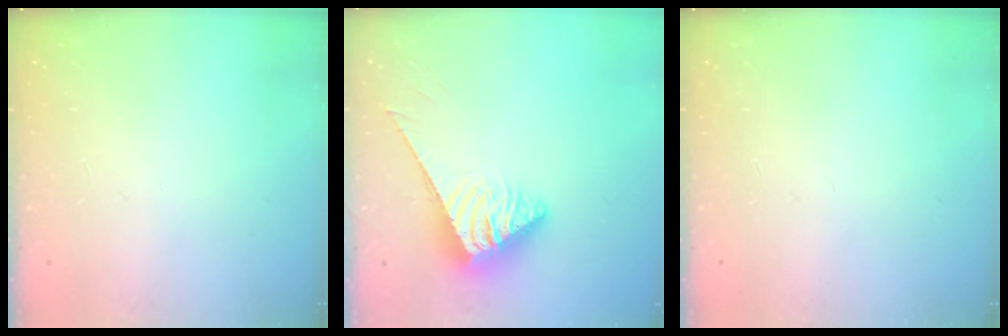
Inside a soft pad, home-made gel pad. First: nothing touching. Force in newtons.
{"total": 3.9, "press": 3.8, "slide": 0.4}
{"total": 0.0}